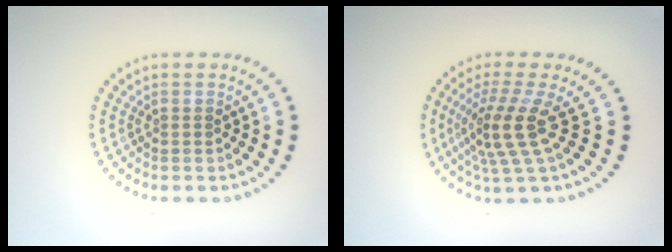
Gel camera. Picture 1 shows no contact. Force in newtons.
{"total": 4.2, "press": 3.0, "slide": 3.0}